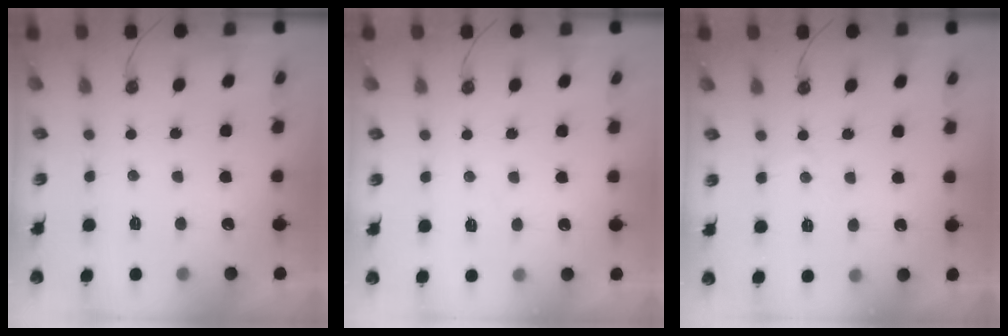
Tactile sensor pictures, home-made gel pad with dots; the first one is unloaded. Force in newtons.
{"total": 3.4, "press": 3.3, "slide": 0.6}
{"total": 2.7, "press": 2.7, "slide": 0.5}